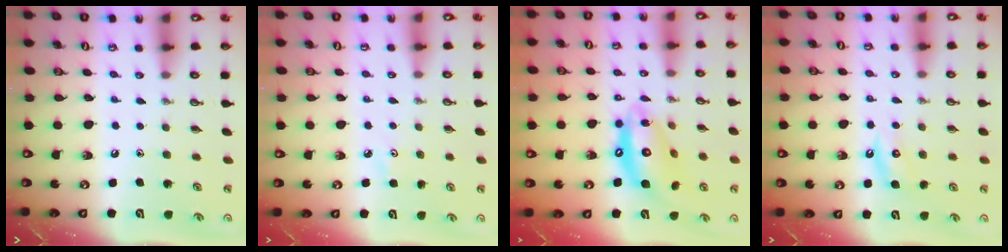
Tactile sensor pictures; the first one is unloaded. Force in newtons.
{"total": 2.8, "press": 2.8, "slide": 0.4}
{"total": 14.7, "press": 14.6, "slide": 1.4}
{"total": 3.8, "press": 3.8, "slide": 0.3}